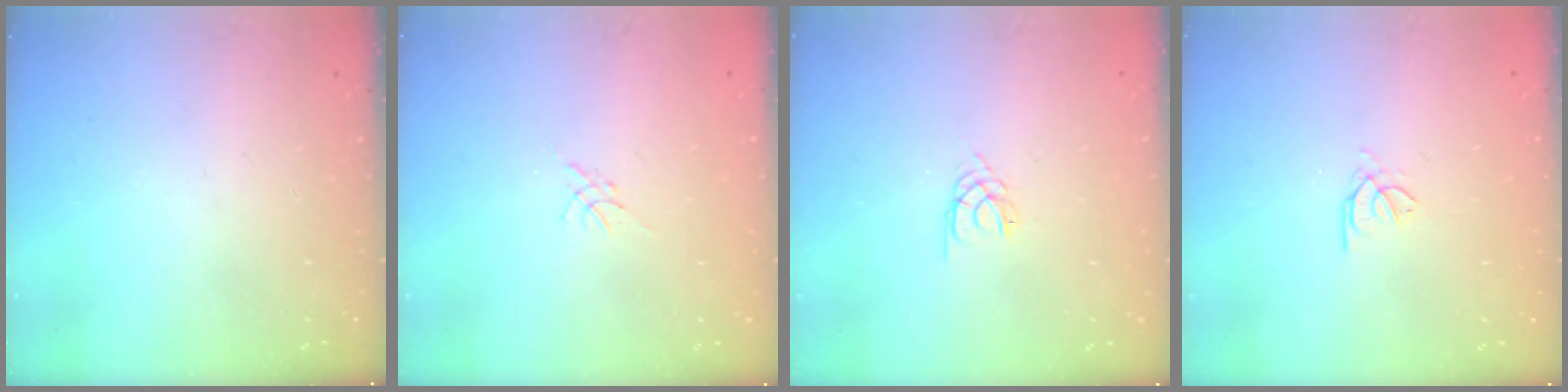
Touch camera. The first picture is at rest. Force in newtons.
{"total": 0.0}
{"total": 1.6, "press": 1.6, "slide": 0.3}
{"total": 0.9, "press": 0.8, "slide": 0.4}